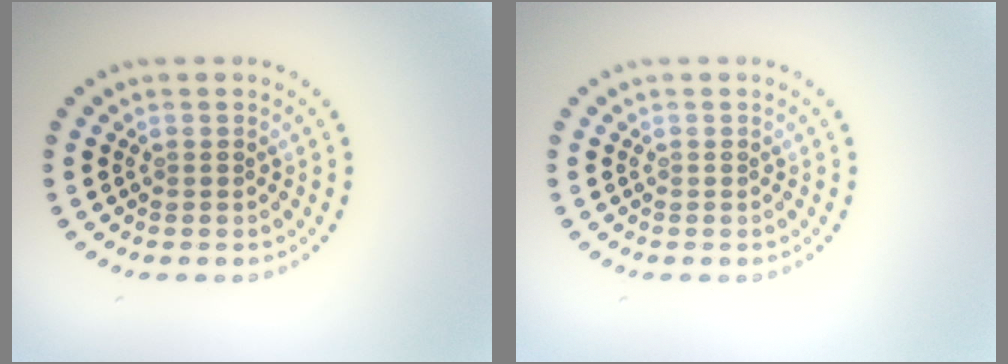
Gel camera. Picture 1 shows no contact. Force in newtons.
{"total": 0.0}